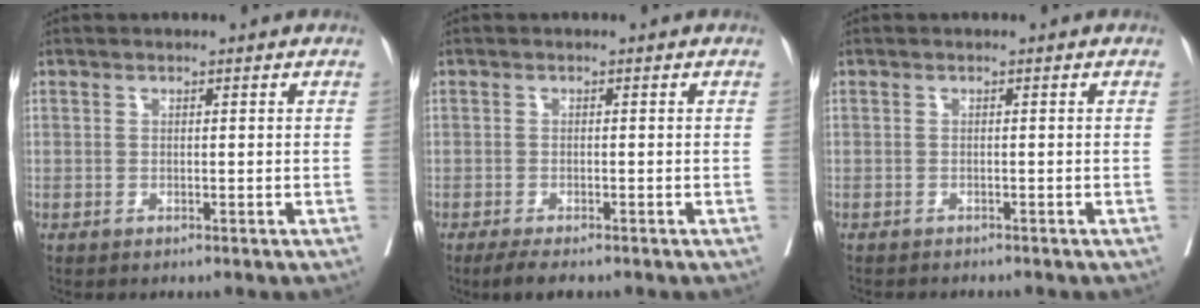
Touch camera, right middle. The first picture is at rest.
{"total": 3.8, "force": [-2.9, 1.0, 2.3], "torque": [-0.036, -0.009, -0.043]}
{"total": 3.3, "force": [-3.0, 0.8, 1.2], "torque": [-0.018, -0.005, -0.038]}